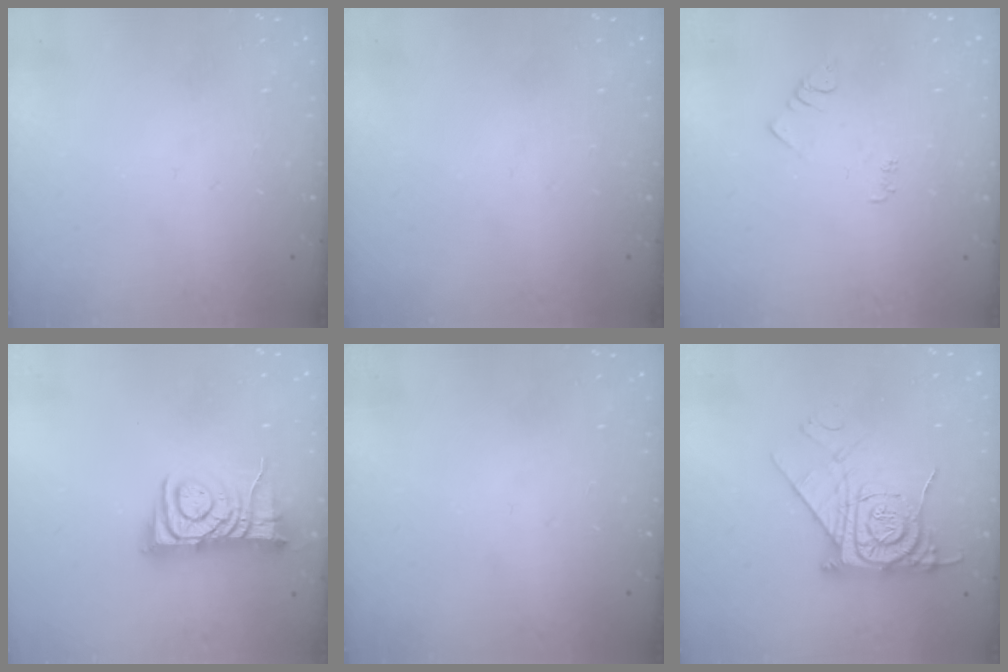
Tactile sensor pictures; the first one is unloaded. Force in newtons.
{"total": 0.0}
{"total": 3.8, "press": 3.7, "slide": 0.5}
{"total": 8.0, "press": 8.0, "slide": 0.7}
{"total": 0.0}
{"total": 12.8, "press": 12.7, "slide": 1.2}